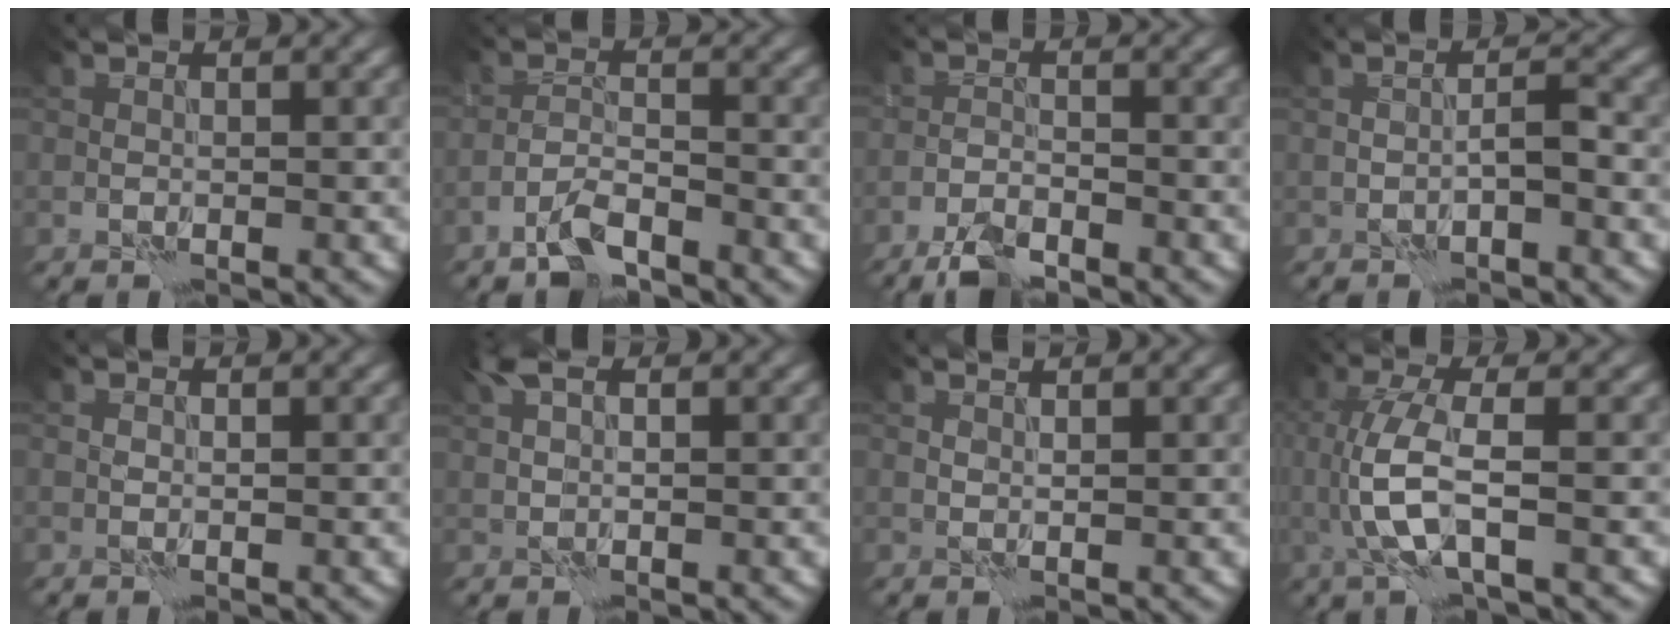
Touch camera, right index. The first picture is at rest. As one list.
[{"total": 3.2, "force": [-2.6, 0.9, 1.8], "torque": [-0.037, 0.004, -0.057]}, {"total": 3.5, "force": [-2.9, 1.0, 1.8], "torque": [-0.039, -0.003, -0.062]}, {"total": 1.5, "force": [-0.7, 0.1, 1.3], "torque": [-0.024, 0.008, -0.016]}, {"total": 0.0}, {"total": 1.9, "force": [1.0, 0.7, 1.5], "torque": [-0.035, 0.009, 0.017]}, {"total": 0.6, "force": [0.5, -0.2, -0.1], "torque": [-0.002, 0.003, 0.012]}, {"total": 4.8, "force": [-0.3, 1.4, 4.6], "torque": [-0.111, 0.001, -0.007]}]